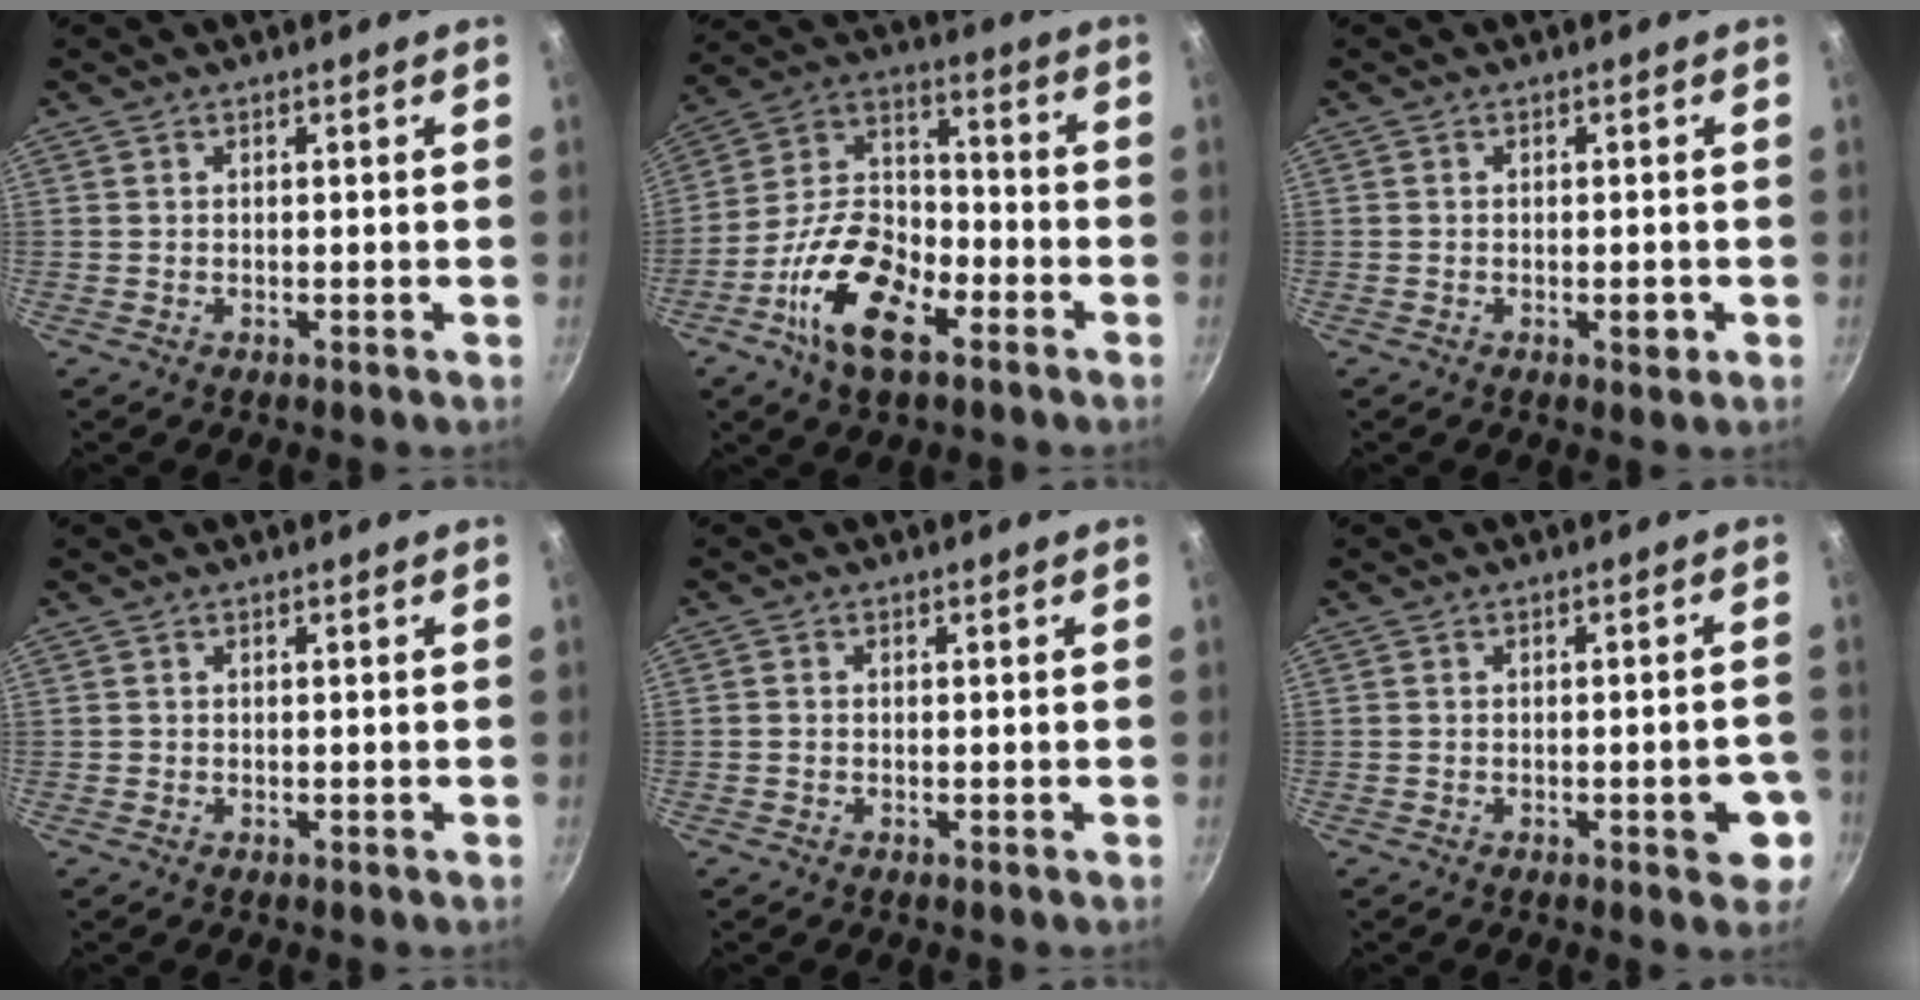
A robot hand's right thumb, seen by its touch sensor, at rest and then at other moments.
{"total": 17.5, "force": [-8.1, 8.9, 12.6], "torque": [-0.220, 0.049, -0.167]}
{"total": 2.2, "force": [-0.7, 1.0, 1.8], "torque": [-0.019, 0.005, -0.009]}
{"total": 0.0}
{"total": 0.7, "force": [-0.3, 0.6, 0.3], "torque": [-0.007, 0.002, -0.006]}
{"total": 5.9, "force": [-2.1, 2.3, 5.0], "torque": [-0.042, 0.012, -0.026]}